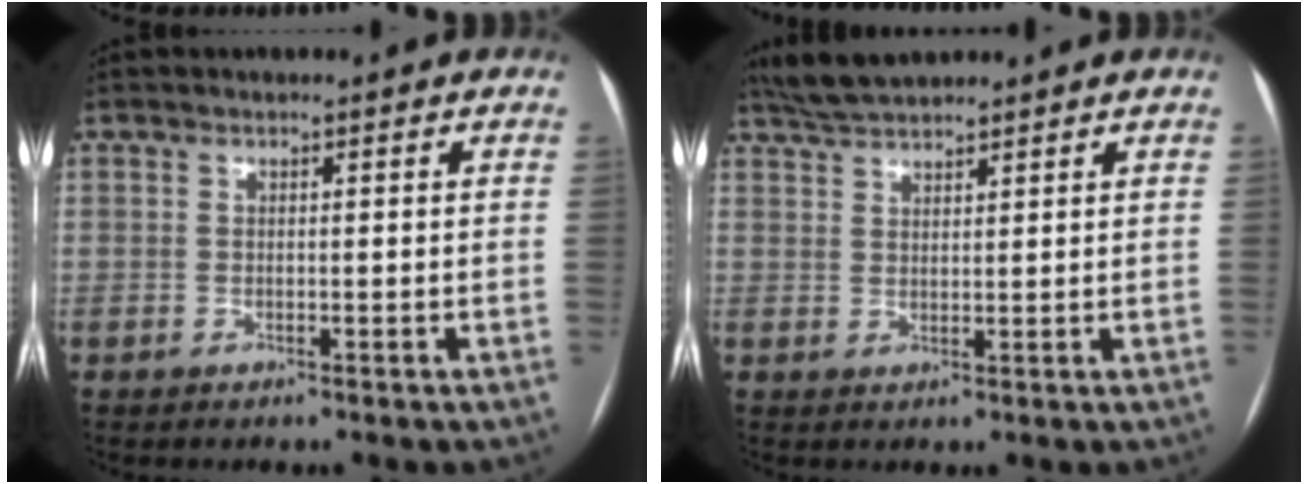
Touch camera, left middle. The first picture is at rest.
{"total": 5.1, "force": [4.7, 0.4, 1.8], "torque": [-0.043, 0.022, 0.093]}